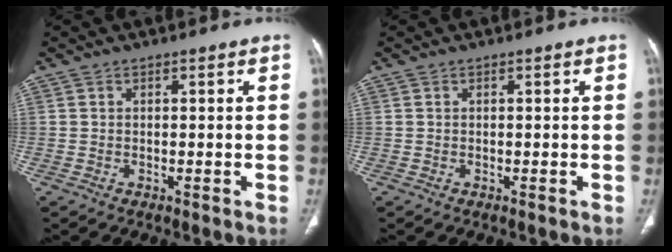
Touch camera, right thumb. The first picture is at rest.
{"total": 0.0}